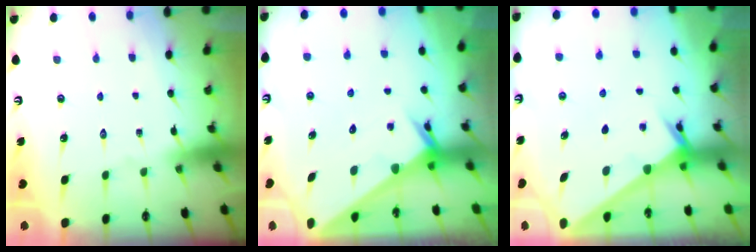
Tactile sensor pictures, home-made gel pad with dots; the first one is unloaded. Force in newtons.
{"total": 2.1, "press": 2.1, "slide": 0.1}
{"total": 2.3, "press": 2.3, "slide": 0.3}